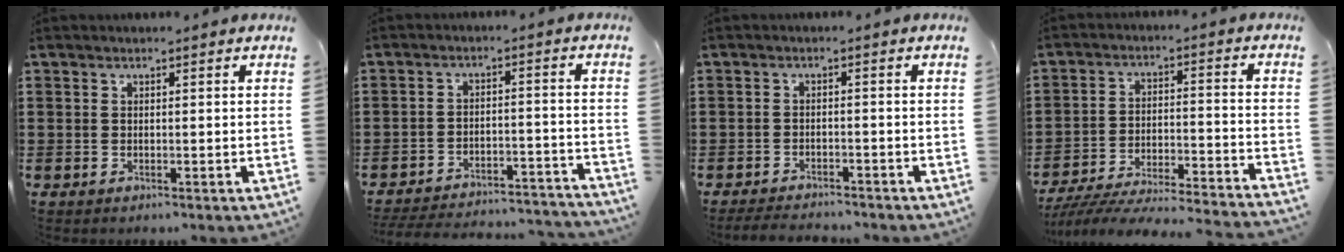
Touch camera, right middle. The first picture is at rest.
{"total": 5.0, "force": [-4.8, 0.4, 1.2], "torque": [-0.033, -0.002, -0.101]}
{"total": 2.4, "force": [-2.4, 0.1, 0.3], "torque": [-0.010, -0.003, -0.049]}
{"total": 6.1, "force": [-5.9, -0.1, 1.8], "torque": [-0.037, -0.013, -0.119]}